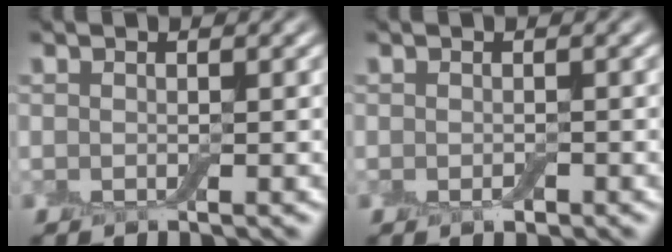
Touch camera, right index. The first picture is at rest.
{"total": 0.7, "force": [-0.3, 0.4, 0.5], "torque": [-0.008, 0.000, -0.005]}